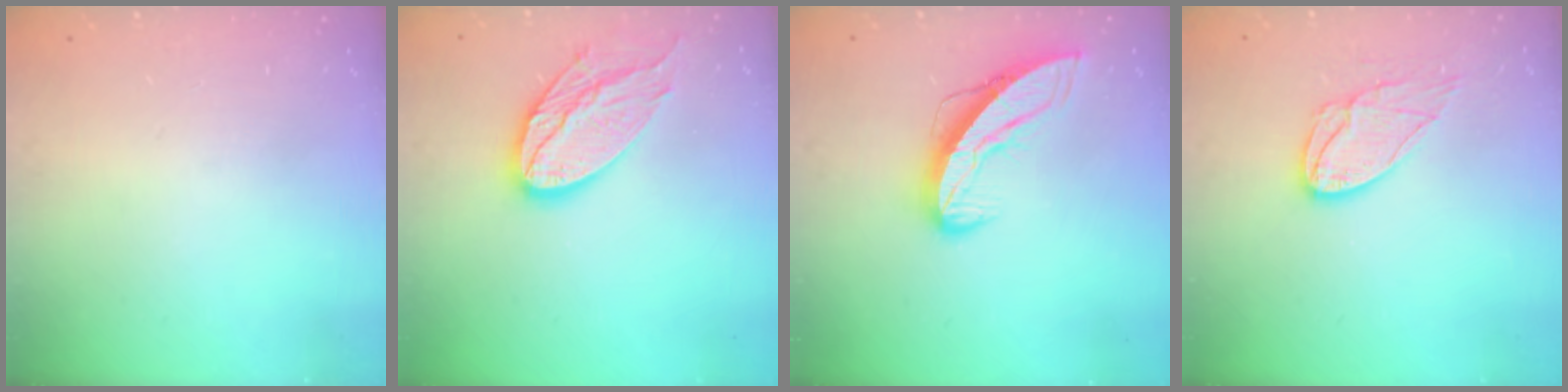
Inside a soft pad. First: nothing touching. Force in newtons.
{"total": 15.5, "press": 15.4, "slide": 1.1}
{"total": 10.2, "press": 10.1, "slide": 1.1}
{"total": 9.8, "press": 9.8, "slide": 0.4}